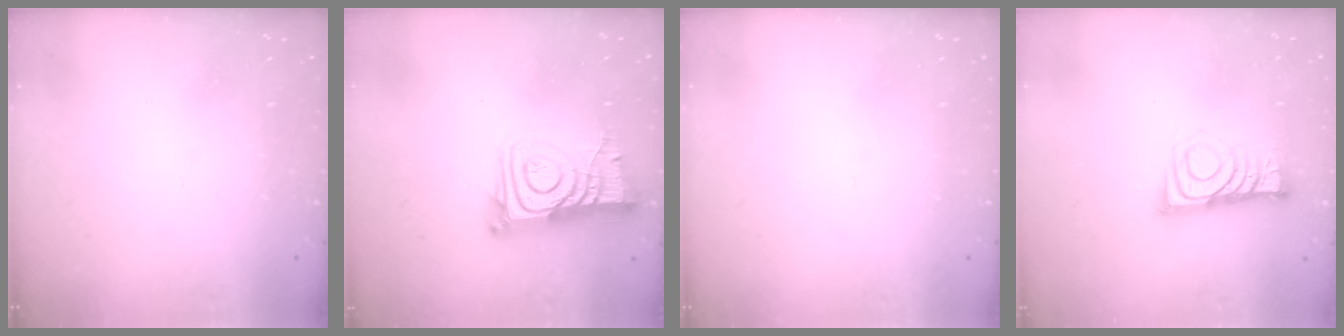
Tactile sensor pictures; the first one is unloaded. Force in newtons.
{"total": 14.8, "press": 14.7, "slide": 1.6}
{"total": 0.0}
{"total": 9.5, "press": 9.5, "slide": 0.3}